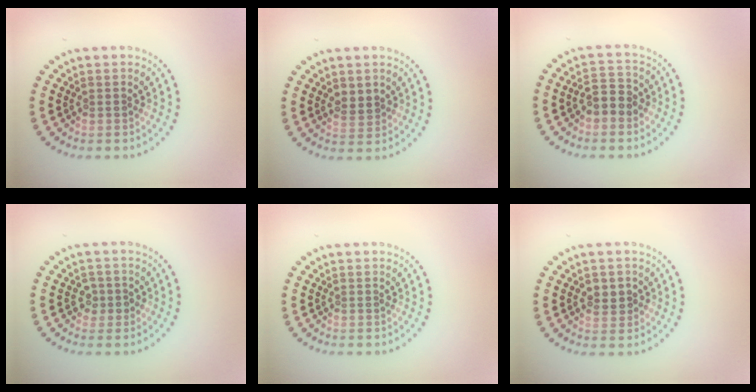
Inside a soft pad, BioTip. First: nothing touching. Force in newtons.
{"total": 1.9, "press": 1.8, "slide": 0.6}
{"total": 2.7, "press": 2.6, "slide": 0.6}
{"total": 1.6, "press": 1.4, "slide": 0.6}
{"total": 0.0}
{"total": 1.9, "press": 1.8, "slide": 0.3}